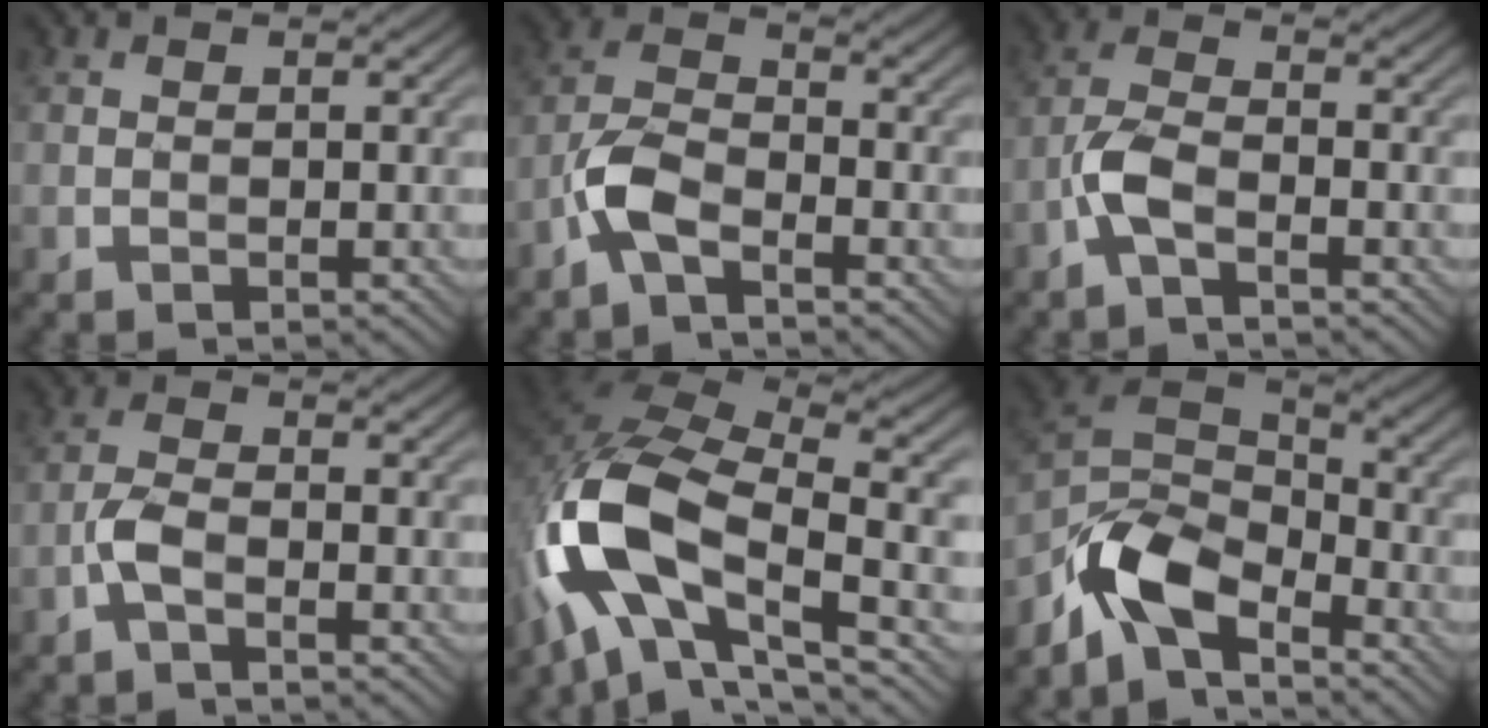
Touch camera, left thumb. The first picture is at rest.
{"total": 5.3, "force": [-3.3, 1.9, 3.6], "torque": [-0.081, 0.005, -0.082]}
{"total": 4.3, "force": [-2.4, 1.3, 3.3], "torque": [-0.080, 0.006, -0.062]}
{"total": 2.9, "force": [-1.7, 0.8, 2.3], "torque": [-0.057, 0.006, -0.043]}
{"total": 15.8, "force": [-5.3, 7.5, 12.9], "torque": [-0.265, -0.010, -0.108]}
{"total": 8.8, "force": [-6.1, 3.8, 5.0], "torque": [-0.101, -0.002, -0.141]}